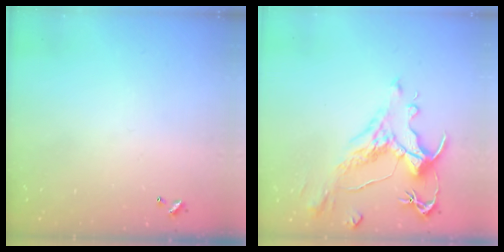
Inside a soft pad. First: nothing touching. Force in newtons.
{"total": 1.1, "press": 0.0, "slide": 1.1}